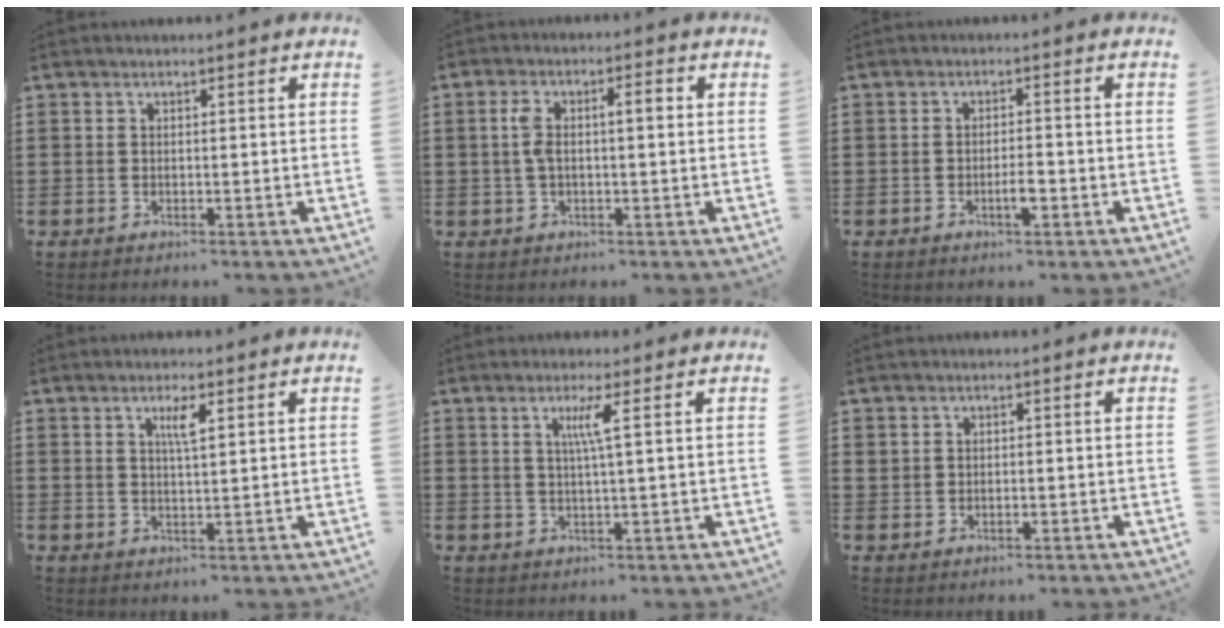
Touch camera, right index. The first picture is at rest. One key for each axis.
{"total": 4.4, "fx": 0.4, "fy": 1.5, "fz": 4.1, "tx": -0.086, "ty": 0.007, "tz": 0.000}
{"total": 2.9, "fx": -1.1, "fy": 0.7, "fz": 2.6, "tx": -0.045, "ty": 0.003, "tz": -0.020}
{"total": 2.8, "fx": 1.3, "fy": 0.5, "fz": 2.4, "tx": -0.042, "ty": 0.000, "tz": 0.019}
{"total": 3.4, "fx": 1.1, "fy": -0.5, "fz": 3.2, "tx": -0.064, "ty": -0.005, "tz": 0.013}
{"total": 0.6, "fx": 0.2, "fy": 0.4, "fz": 0.3, "tx": -0.008, "ty": 0.002, "tz": 0.003}